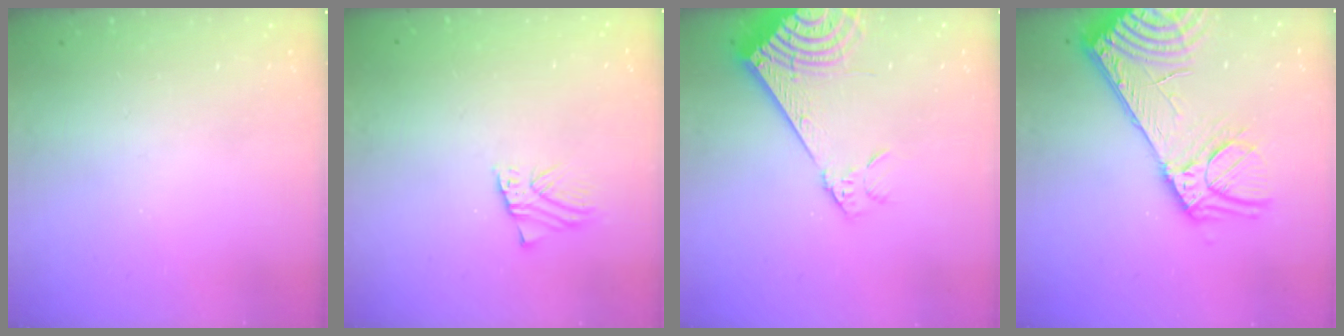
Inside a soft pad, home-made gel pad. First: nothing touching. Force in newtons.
{"total": 1.5, "press": 1.5, "slide": 0.0}
{"total": 14.0, "press": 13.8, "slide": 2.7}
{"total": 21.0, "press": 20.4, "slide": 4.8}